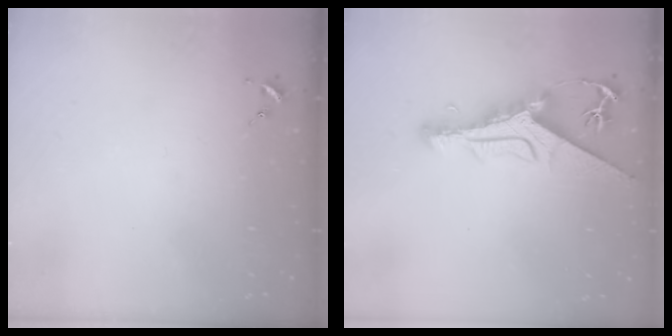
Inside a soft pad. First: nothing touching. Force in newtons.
{"total": 10.7, "press": 10.5, "slide": 1.6}